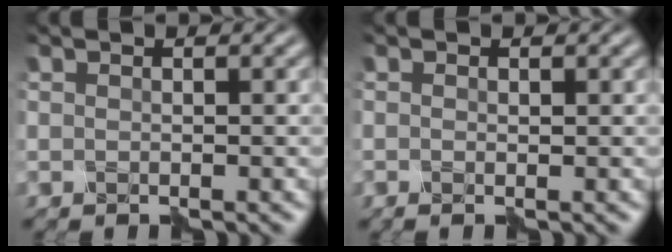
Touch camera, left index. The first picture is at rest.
{"total": 0.0}